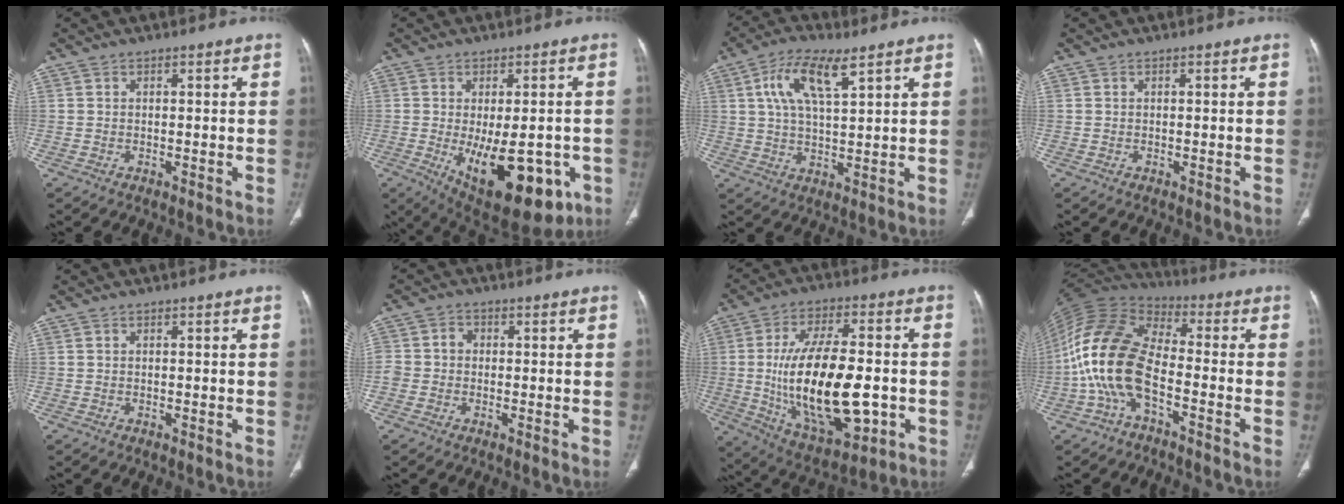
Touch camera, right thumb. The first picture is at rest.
{"total": 18.8, "force": [-5.9, 9.1, 15.3], "torque": [-0.185, -0.010, -0.057]}
{"total": 9.8, "force": [4.6, 3.6, 7.9], "torque": [-0.151, -0.007, 0.086]}
{"total": 0.0}
{"total": 0.0}
{"total": 4.3, "force": [-0.5, 3.9, 1.8], "torque": [-0.022, 0.019, -0.012]}
{"total": 23.5, "force": [-3.0, 11.1, 20.5], "torque": [-0.348, 0.006, -0.028]}
{"total": 16.1, "force": [-4.6, 8.2, 13.1], "torque": [-0.273, 0.052, -0.097]}